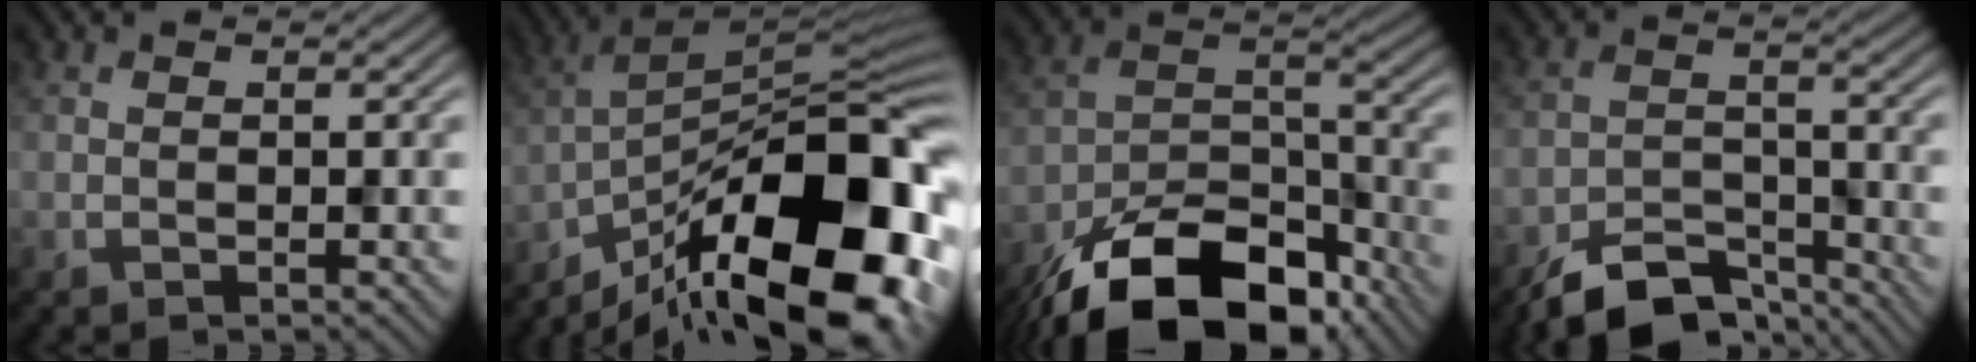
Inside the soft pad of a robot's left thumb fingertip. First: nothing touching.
{"total": 19.8, "force": [-11.6, 6.9, 14.5], "torque": [-0.214, -0.005, -0.203]}
{"total": 17.4, "force": [-12.3, 8.3, 9.1], "torque": [-0.194, -0.038, -0.201]}
{"total": 8.0, "force": [-6.5, 3.1, 3.4], "torque": [-0.059, -0.007, -0.124]}